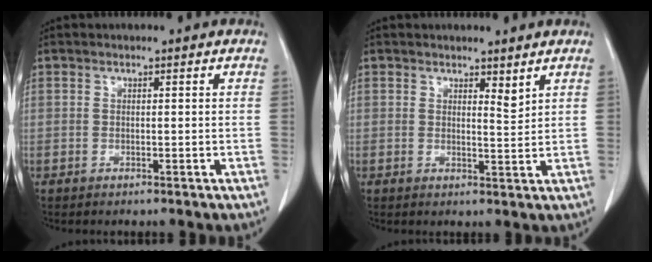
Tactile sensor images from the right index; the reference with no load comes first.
{"total": 2.0, "force": [1.6, 0.4, 1.1], "torque": [-0.022, -0.011, 0.029]}